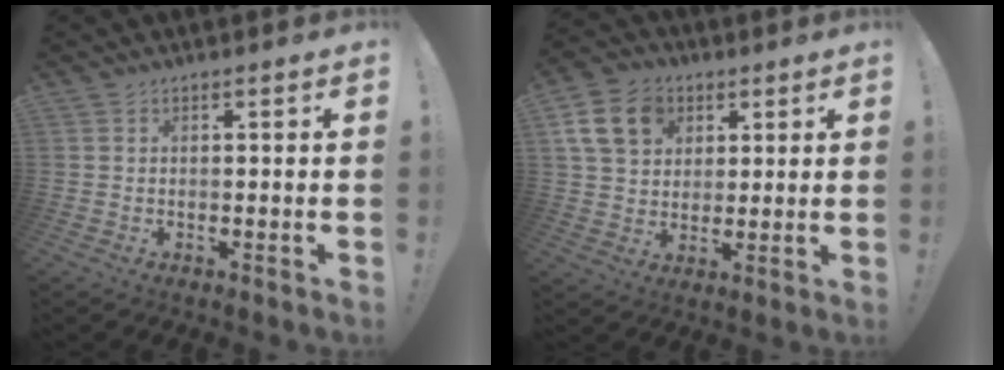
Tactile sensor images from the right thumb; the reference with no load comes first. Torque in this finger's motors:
{"motor_torque": [1.20, 1.72, 0.22, -0.13, 0.12]}